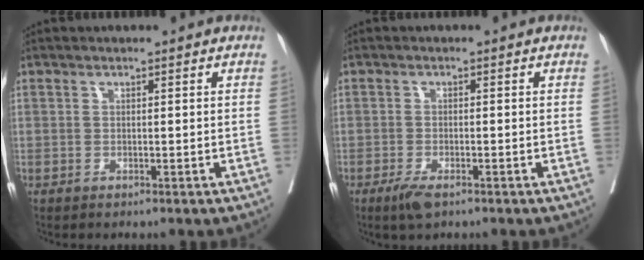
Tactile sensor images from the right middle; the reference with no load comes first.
{"total": 3.0, "force": [-1.9, 0.9, 2.1], "torque": [-0.043, -0.005, -0.034]}